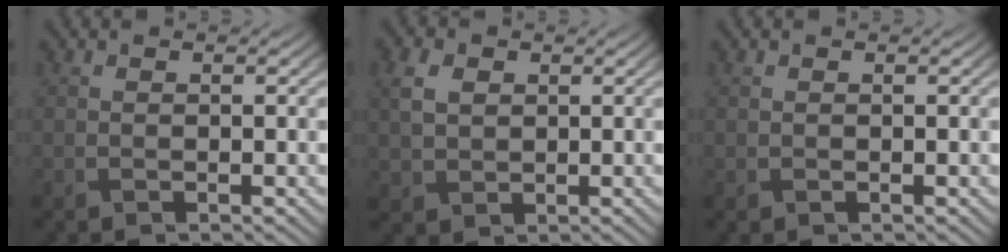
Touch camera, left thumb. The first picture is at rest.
{"total": 4.1, "force": [1.0, 3.2, 2.4], "torque": [-0.067, 0.003, 0.021]}
{"total": 0.0}